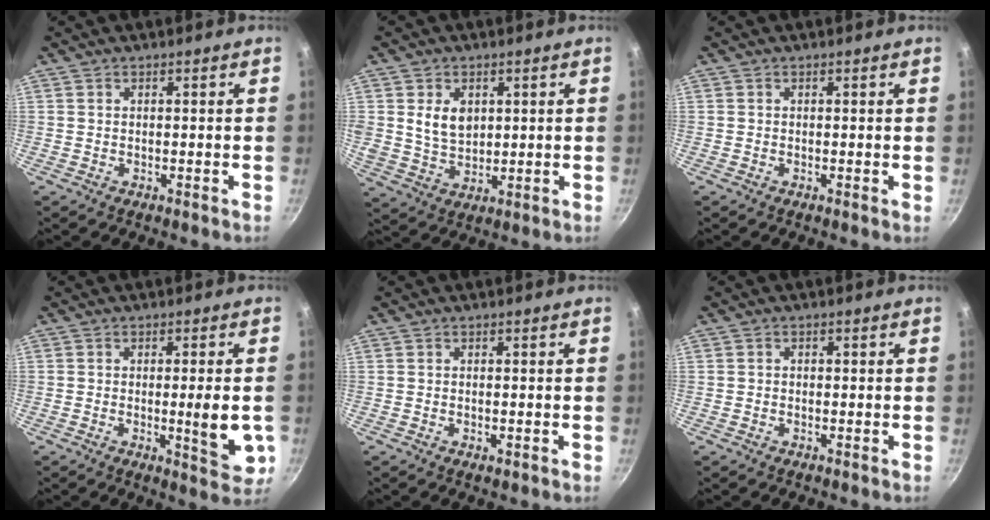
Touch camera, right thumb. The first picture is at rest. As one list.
[{"total": 7.1, "force": [1.8, 5.3, 4.5], "torque": [-0.061, -0.019, 0.040]}, {"total": 0.0}, {"total": 8.0, "force": [-1.1, 1.9, 7.7], "torque": [-0.095, -0.008, -0.012]}, {"total": 1.0, "force": [-0.3, 0.4, 0.9], "torque": [-0.016, -0.001, -0.006]}, {"total": 0.7, "force": [-0.3, 0.6, 0.3], "torque": [-0.005, 0.003, -0.006]}]